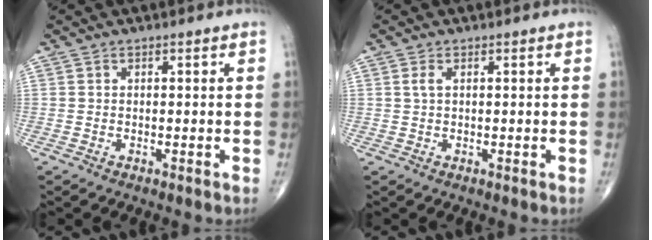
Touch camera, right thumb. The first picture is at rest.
{"total": 1.3, "force": [0.4, 0.6, 1.1], "torque": [-0.031, 0.007, 0.011]}